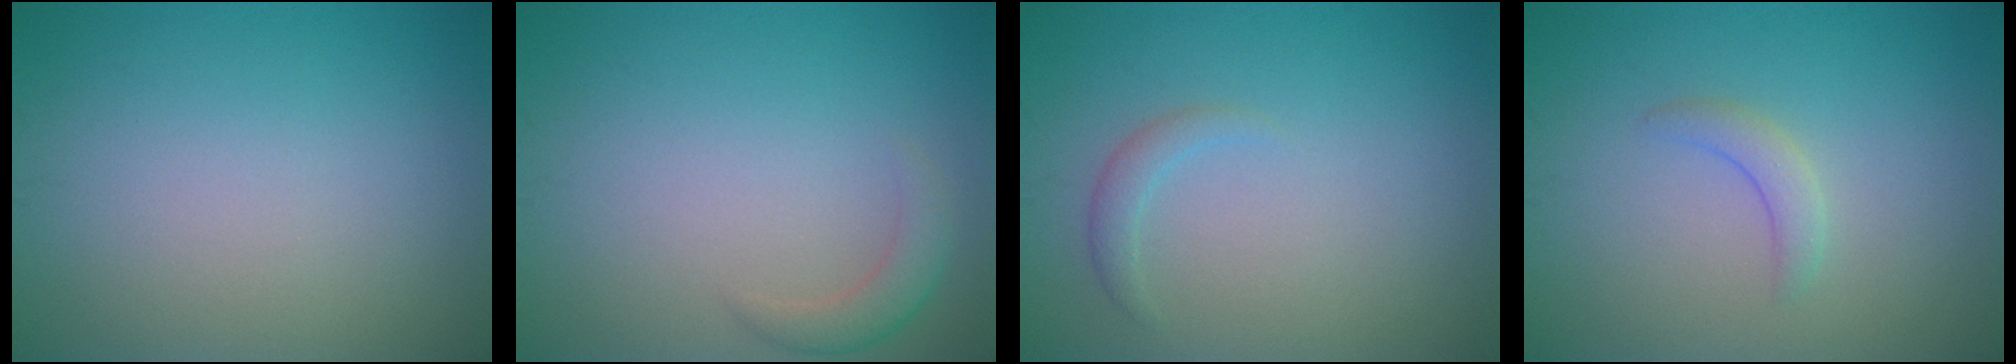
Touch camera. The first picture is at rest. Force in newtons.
{"total": 1.8, "press": 1.8, "slide": 0.1}
{"total": 1.2, "press": 1.2, "slide": 0.2}
{"total": 1.6, "press": 1.6, "slide": 0.2}